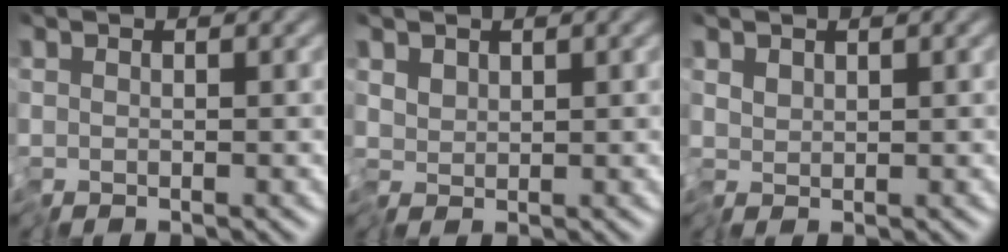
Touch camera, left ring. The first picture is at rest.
{"total": 1.0, "force": [0.4, 0.7, 0.7], "torque": [-0.010, -0.001, 0.007]}
{"total": 0.7, "force": [0.4, 0.3, 0.5], "torque": [-0.009, -0.001, 0.006]}